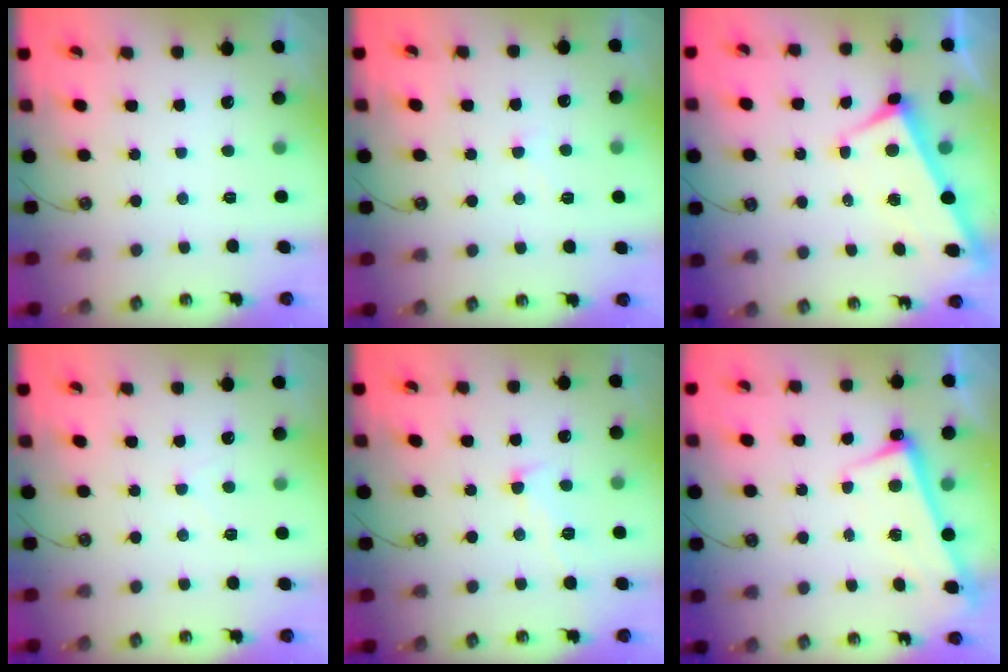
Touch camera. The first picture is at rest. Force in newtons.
{"total": 3.4, "press": 3.4, "slide": 0.5}
{"total": 2.9, "press": 2.7, "slide": 0.9}
{"total": 0.7, "press": 0.7, "slide": 0.2}
{"total": 1.7, "press": 1.5, "slide": 0.9}
{"total": 2.6, "press": 2.5, "slide": 0.8}